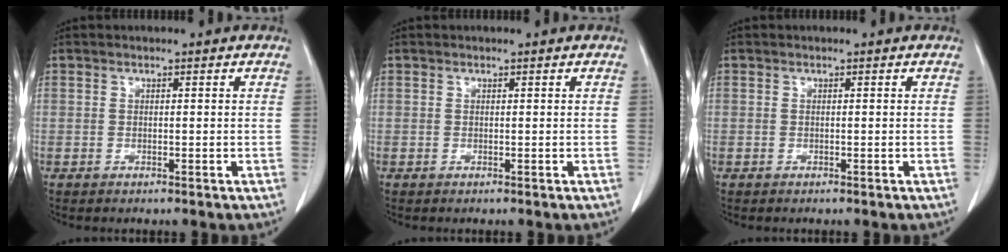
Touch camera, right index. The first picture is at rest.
{"total": 0.0}
{"total": 0.0}